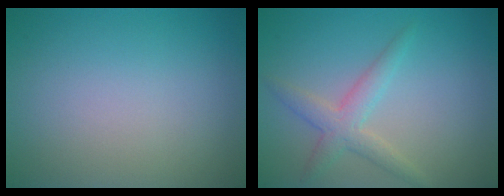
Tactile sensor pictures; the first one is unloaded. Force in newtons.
{"total": 2.7, "press": 2.7, "slide": 0.0}